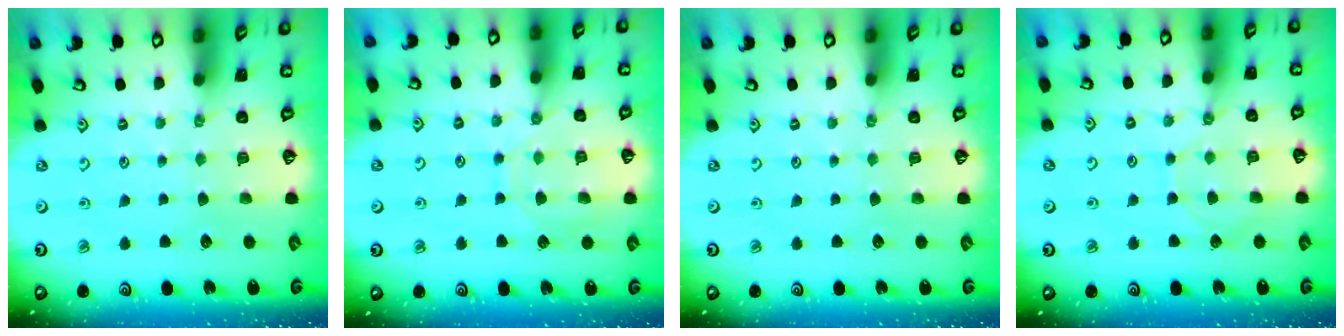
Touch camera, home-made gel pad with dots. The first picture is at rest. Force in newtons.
{"total": 9.9, "press": 9.9, "slide": 0.8}
{"total": 0.0}
{"total": 6.2, "press": 6.1, "slide": 0.7}